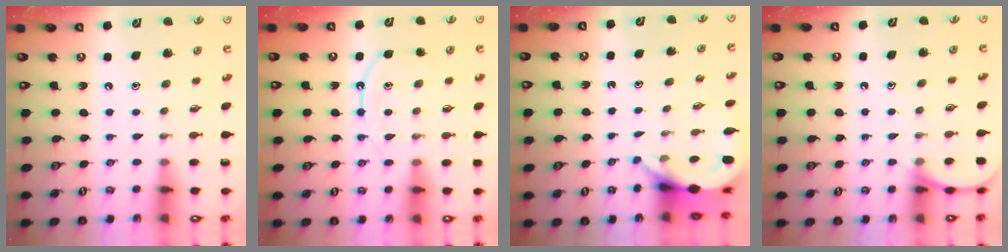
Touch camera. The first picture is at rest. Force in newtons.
{"total": 9.4, "press": 9.3, "slide": 1.0}
{"total": 4.4, "press": 4.4, "slide": 0.2}
{"total": 5.7, "press": 5.7, "slide": 0.6}